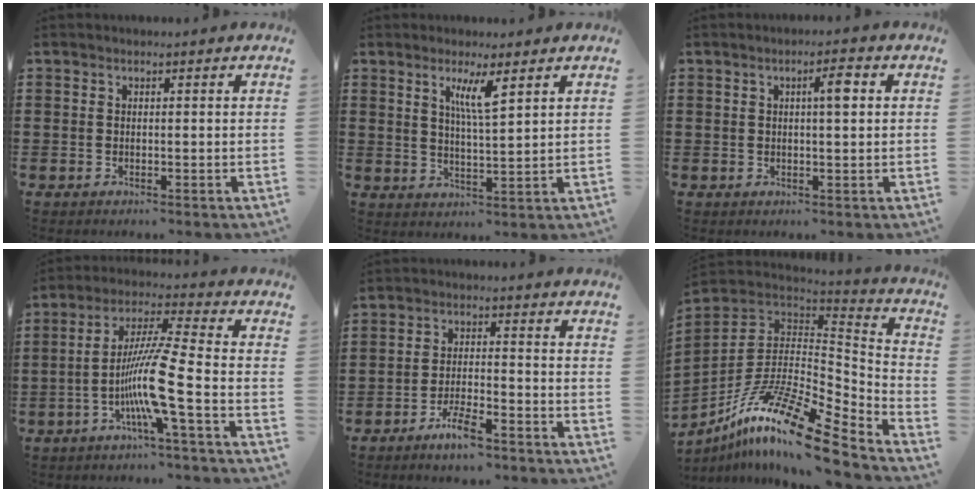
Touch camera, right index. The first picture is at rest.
{"total": 4.7, "force": [2.6, 0.5, 3.9], "torque": [-0.084, 0.001, 0.043]}
{"total": 3.0, "force": [0.8, 0.6, 2.8], "torque": [-0.041, 0.000, 0.006]}
{"total": 10.7, "force": [-3.9, 0.0, 9.9], "torque": [-0.205, -0.012, -0.083]}
{"total": 5.5, "force": [-4.2, 1.0, 3.4], "torque": [-0.078, -0.003, -0.079]}
{"total": 17.0, "force": [-10.9, 4.4, 12.2], "torque": [-0.241, 0.027, -0.203]}